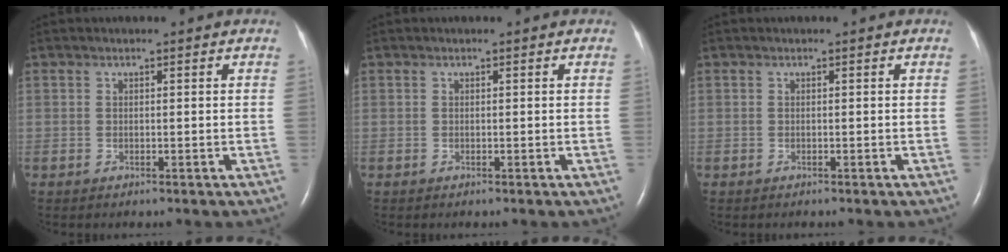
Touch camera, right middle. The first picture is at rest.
{"total": 0.0}
{"total": 0.0}